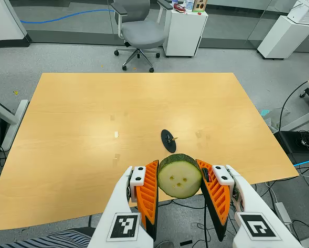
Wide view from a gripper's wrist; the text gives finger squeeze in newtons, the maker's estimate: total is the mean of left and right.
{"total": 7.5, "left": 6.9, "right": 8.2}